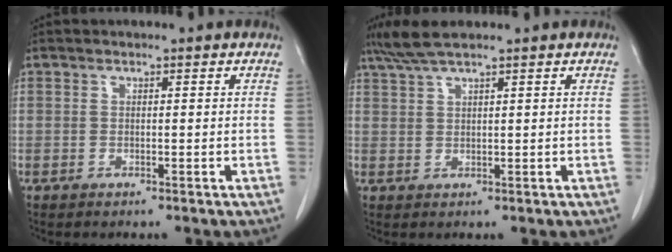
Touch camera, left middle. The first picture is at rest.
{"total": 4.1, "force": [3.4, -0.1, 2.3], "torque": [-0.055, 0.014, 0.072]}